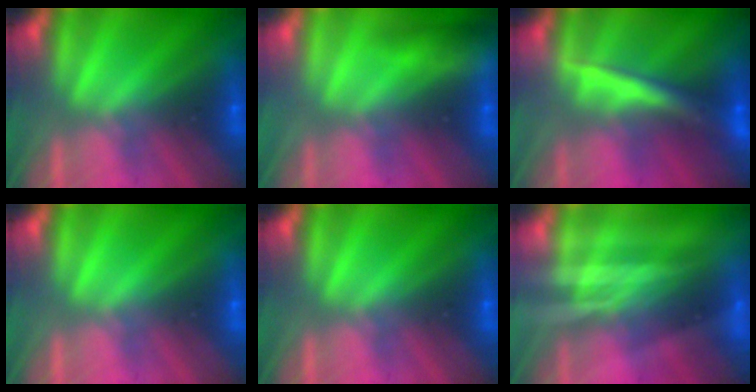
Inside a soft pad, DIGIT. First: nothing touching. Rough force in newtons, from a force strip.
{"total": 3.3}
{"total": 2.4}
{"total": 0.0}
{"total": 0.0}
{"total": 2.1}